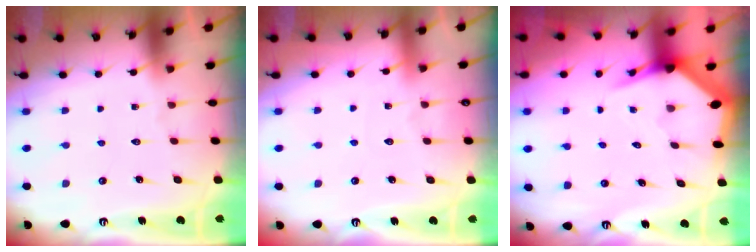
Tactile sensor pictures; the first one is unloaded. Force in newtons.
{"total": 1.5, "press": 1.5, "slide": 0.2}
{"total": 4.0, "press": 4.0, "slide": 0.6}